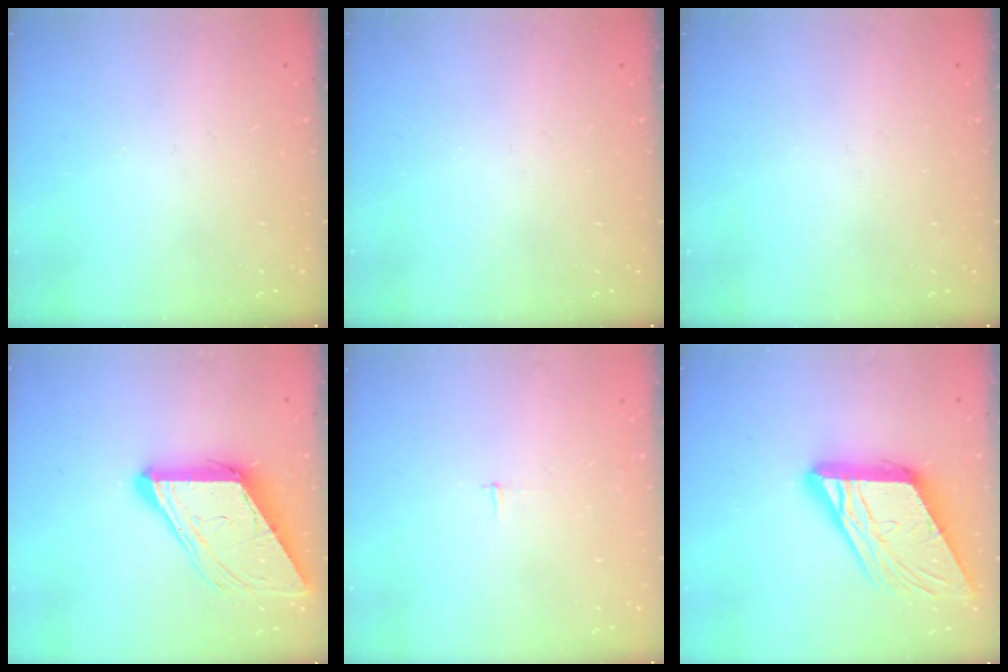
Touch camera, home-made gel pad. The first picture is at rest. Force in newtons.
{"total": 0.0}
{"total": 0.0}
{"total": 11.5, "press": 11.4, "slide": 1.1}
{"total": 2.3, "press": 2.3, "slide": 0.2}
{"total": 18.0, "press": 17.8, "slide": 2.4}